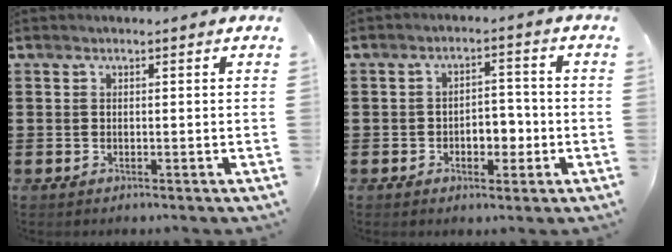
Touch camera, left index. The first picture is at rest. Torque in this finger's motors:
{"motor_torque": [0.14, 0.09, 0.12, 0.04]}